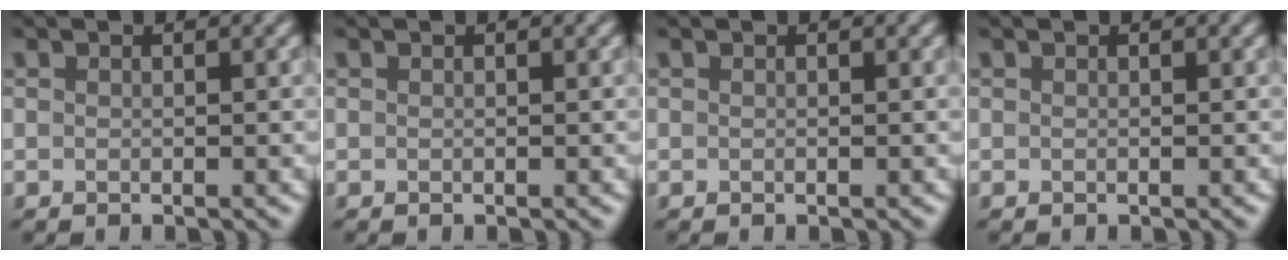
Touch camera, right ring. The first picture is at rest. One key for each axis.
{"total": 0.0}
{"total": 0.0}
{"total": 0.0}